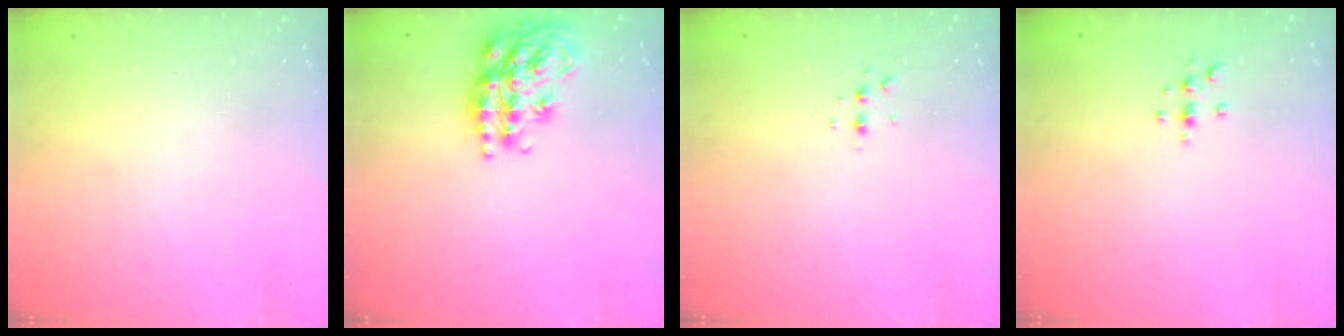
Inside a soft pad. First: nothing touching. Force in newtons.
{"total": 19.4, "press": 19.4, "slide": 1.4}
{"total": 3.1, "press": 3.1, "slide": 0.6}
{"total": 2.9, "press": 2.9, "slide": 0.4}